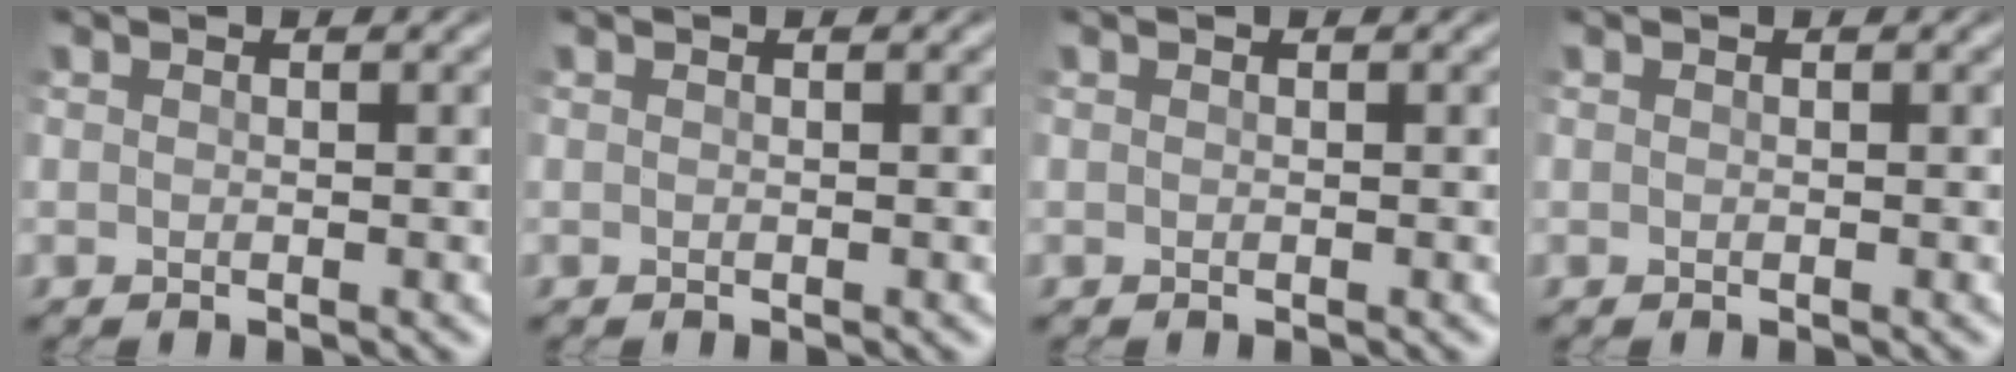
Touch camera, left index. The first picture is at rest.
{"total": 0.0}
{"total": 0.0}
{"total": 0.0}